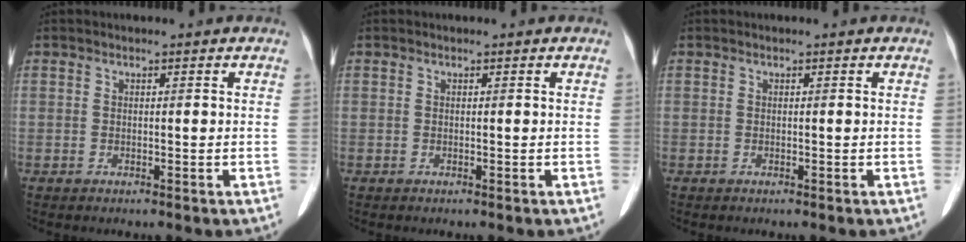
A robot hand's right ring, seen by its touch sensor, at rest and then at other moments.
{"total": 0.0}
{"total": 0.0}